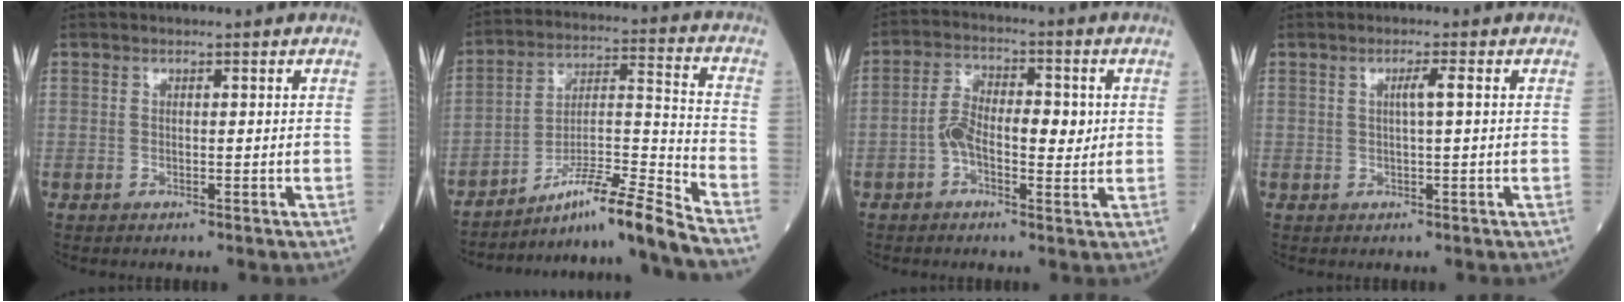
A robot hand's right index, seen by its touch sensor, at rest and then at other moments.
{"total": 13.8, "force": [-11.9, -2.5, 6.6], "torque": [-0.098, 0.010, -0.206]}
{"total": 7.7, "force": [-0.3, 3.5, 6.9], "torque": [-0.128, 0.023, -0.010]}
{"total": 1.9, "force": [0.5, -0.2, 1.8], "torque": [-0.029, 0.001, 0.008]}